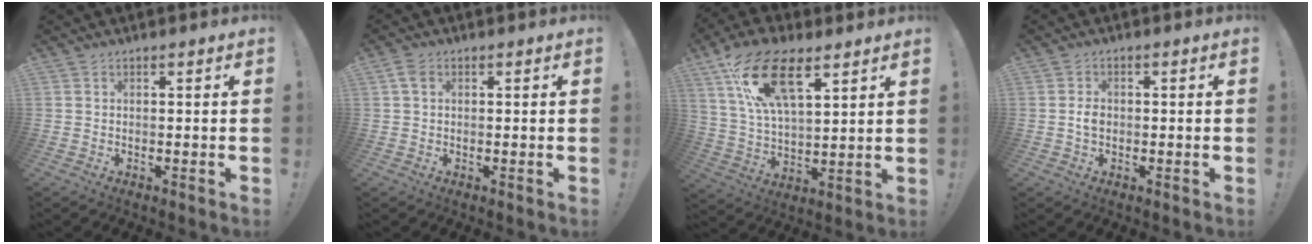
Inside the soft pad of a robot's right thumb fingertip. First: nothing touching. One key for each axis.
{"total": 2.7, "fx": 0.8, "fy": 1.8, "fz": 1.8, "tx": -0.032, "ty": 0.003, "tz": 0.015}
{"total": 18.0, "fx": 9.5, "fy": 8.2, "fz": 12.9, "tx": -0.253, "ty": -0.030, "tz": 0.169}
{"total": 2.7, "fx": -0.5, "fy": 1.8, "fz": 2.0, "tx": -0.028, "ty": 0.004, "tz": -0.009}